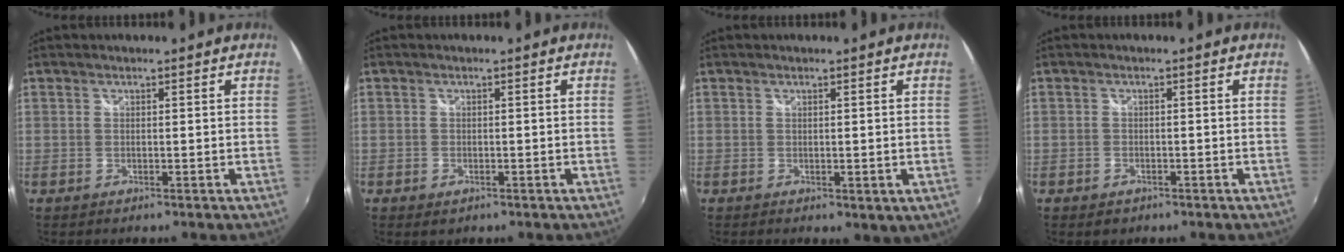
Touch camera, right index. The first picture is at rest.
{"total": 1.6, "force": [-0.8, 1.2, 0.7], "torque": [-0.014, -0.006, -0.014]}
{"total": 2.0, "force": [0.1, 0.8, 1.8], "torque": [-0.026, -0.010, 0.003]}
{"total": 2.1, "force": [-1.3, 1.5, 0.6], "torque": [-0.016, -0.004, -0.018]}